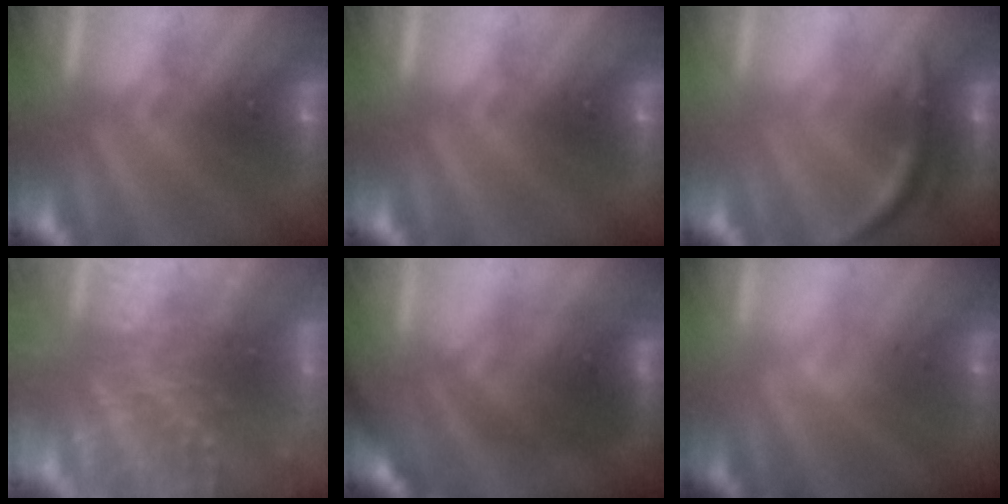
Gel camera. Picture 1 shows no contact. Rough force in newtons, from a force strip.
{"total": 0.0}
{"total": 3.5}
{"total": 9.2}
{"total": 2.6}
{"total": 2.4}